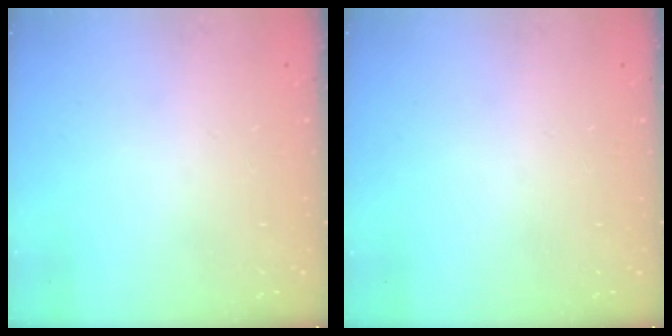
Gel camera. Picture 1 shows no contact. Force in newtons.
{"total": 0.0}